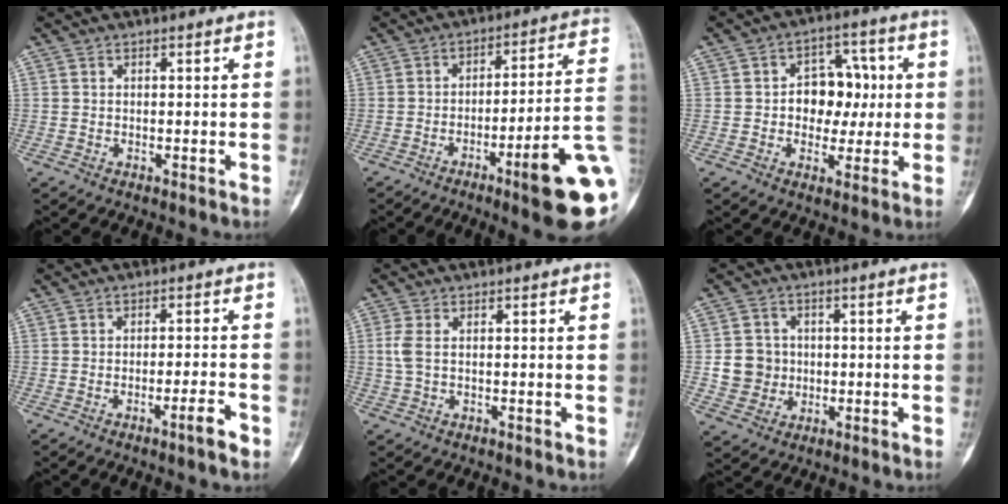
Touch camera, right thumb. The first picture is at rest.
{"total": 17.0, "force": [-6.4, 1.8, 15.6], "torque": [-0.166, 0.032, -0.090]}
{"total": 9.9, "force": [0.4, 7.3, 6.6], "torque": [-0.040, 0.021, 0.003]}
{"total": 3.8, "force": [-2.2, 0.3, 3.1], "torque": [-0.051, 0.013, -0.035]}
{"total": 2.7, "force": [0.3, 1.4, 2.3], "torque": [-0.071, 0.002, 0.007]}
{"total": 6.6, "force": [-0.3, 6.3, 1.9], "torque": [-0.010, 0.007, -0.002]}